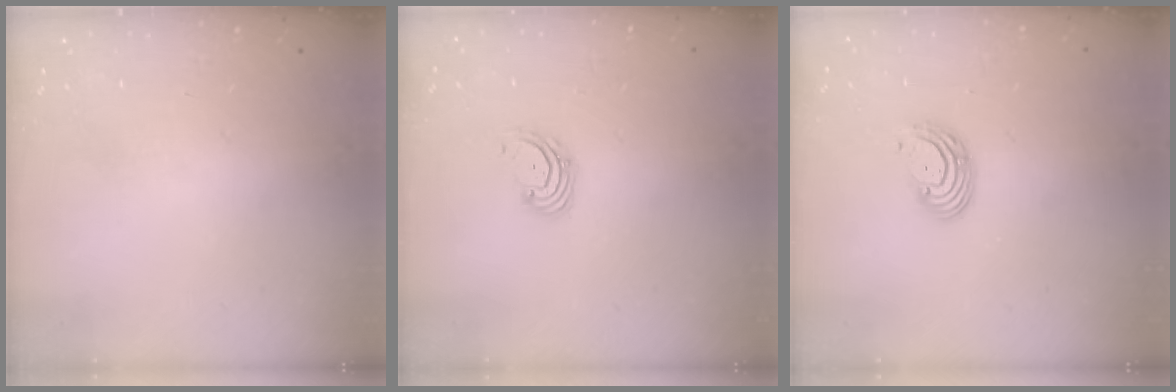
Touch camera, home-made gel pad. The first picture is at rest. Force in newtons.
{"total": 2.7, "press": 2.7, "slide": 0.6}
{"total": 5.2, "press": 5.2, "slide": 0.5}